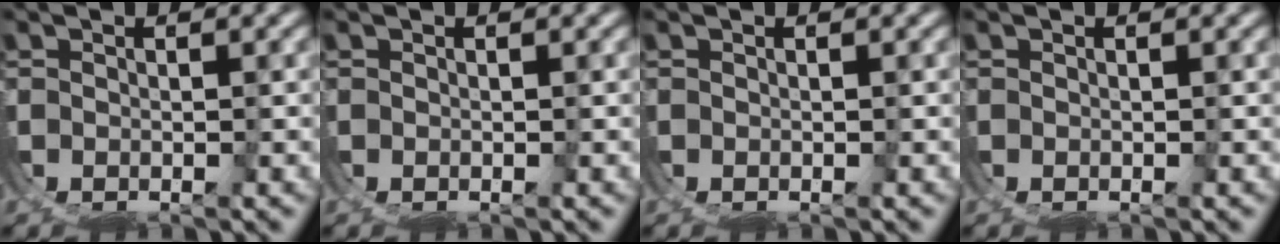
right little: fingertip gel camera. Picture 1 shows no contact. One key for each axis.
{"total": 0.0}
{"total": 0.0}
{"total": 0.0}